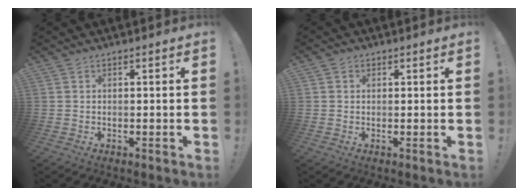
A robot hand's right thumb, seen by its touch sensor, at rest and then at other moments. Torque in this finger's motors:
{"motor_torque": [-0.07, -0.06, -0.08, 0.03, 0.05]}